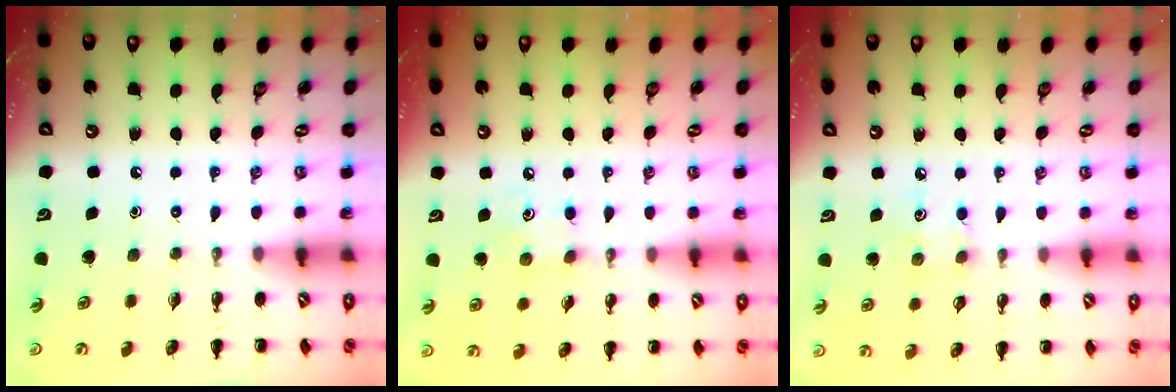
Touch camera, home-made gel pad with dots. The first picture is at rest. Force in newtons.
{"total": 6.3, "press": 6.1, "slide": 1.6}
{"total": 4.6, "press": 4.5, "slide": 1.1}